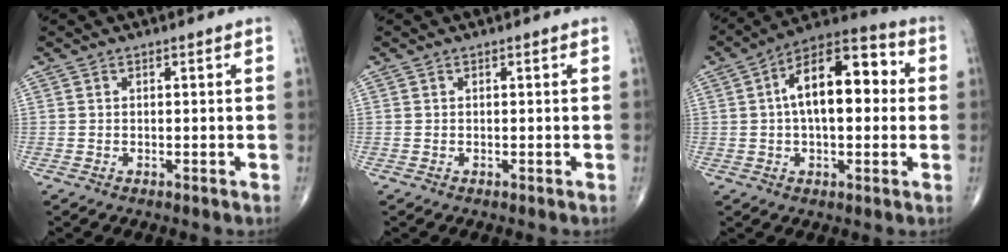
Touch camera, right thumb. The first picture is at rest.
{"total": 0.0}
{"total": 16.0, "force": [2.1, 8.1, 13.6], "torque": [-0.196, 0.036, 0.022]}